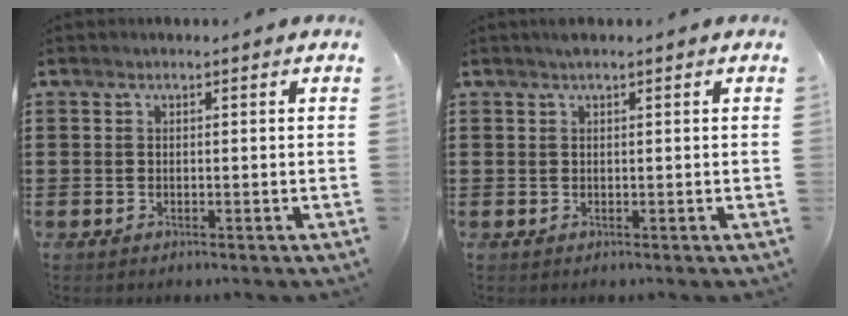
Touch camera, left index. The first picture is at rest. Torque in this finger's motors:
{"motor_torque": [0.64, -0.28, 0.04, 0.04]}